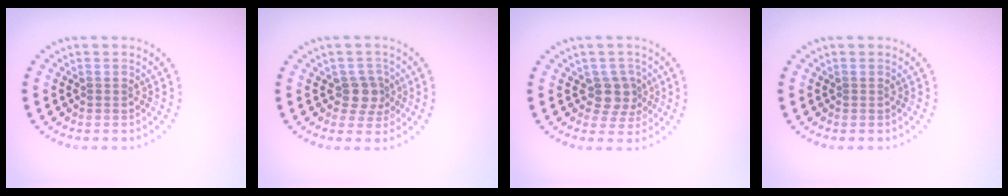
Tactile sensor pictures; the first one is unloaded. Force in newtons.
{"total": 2.3, "press": 2.0, "slide": 1.2}
{"total": 2.7, "press": 2.2, "slide": 1.5}
{"total": 0.0}